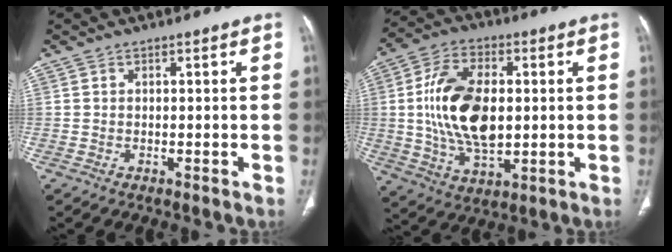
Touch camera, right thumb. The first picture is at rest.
{"total": 17.2, "force": [1.1, 9.6, 14.1], "torque": [-0.258, -0.001, 0.025]}